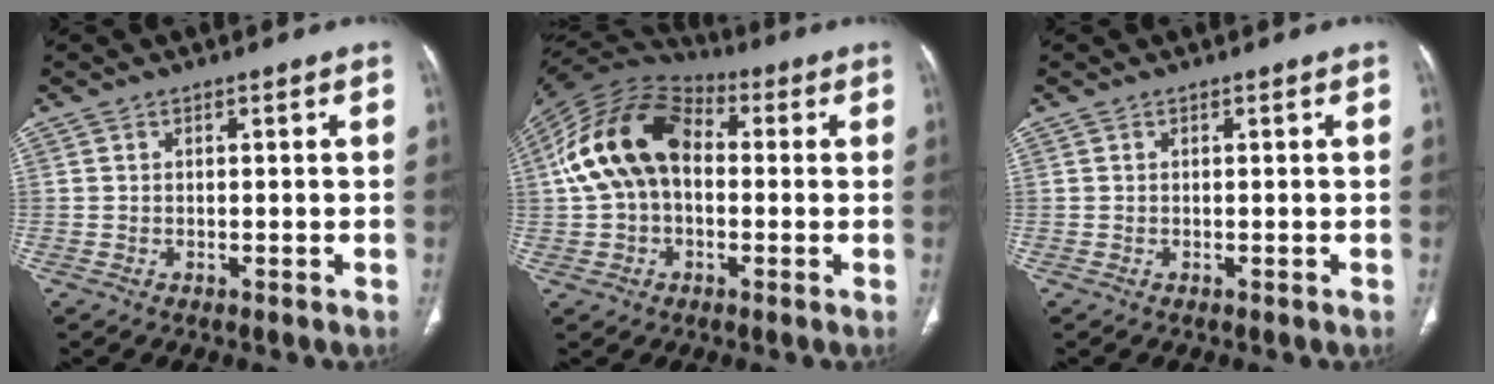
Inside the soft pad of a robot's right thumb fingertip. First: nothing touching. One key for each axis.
{"total": 17.0, "fx": 1.4, "fy": 11.5, "fz": 12.5, "tx": -0.229, "ty": 0.040, "tz": 0.013}
{"total": 0.0}